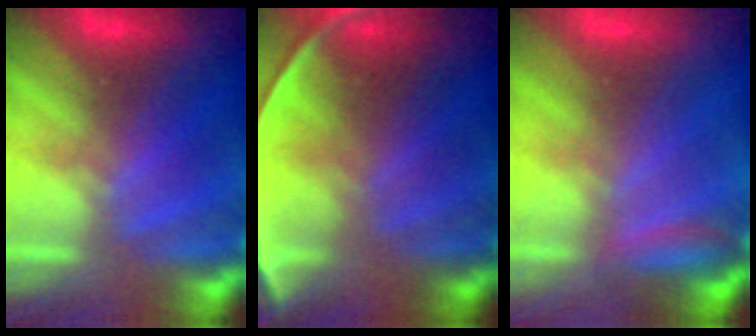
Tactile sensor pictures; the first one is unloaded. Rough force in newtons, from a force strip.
{"total": 9.3}
{"total": 2.6}